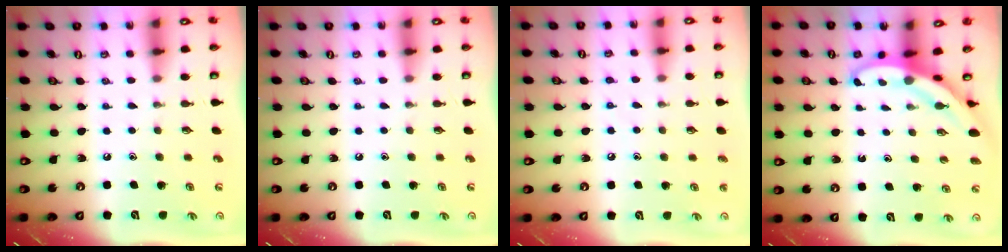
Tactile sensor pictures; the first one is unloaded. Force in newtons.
{"total": 0.0}
{"total": 4.6, "press": 4.5, "slide": 0.5}
{"total": 4.0, "press": 4.0, "slide": 0.1}